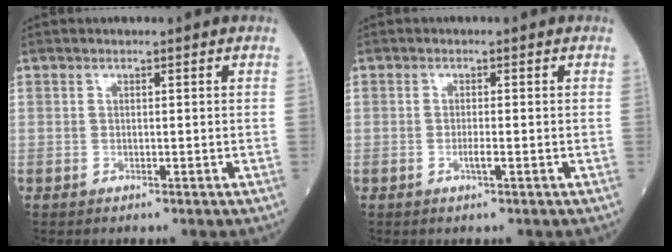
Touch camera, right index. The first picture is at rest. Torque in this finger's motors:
{"motor_torque": [0.21, -0.04, 0.22, 0.04]}